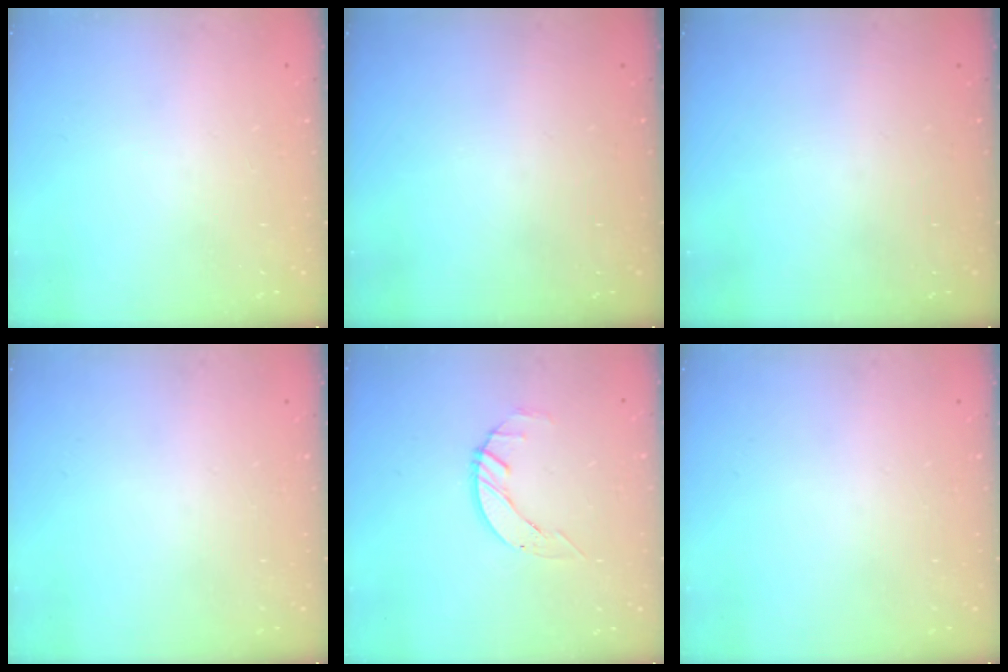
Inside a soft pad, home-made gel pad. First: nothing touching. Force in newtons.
{"total": 0.0}
{"total": 0.0}
{"total": 0.0}
{"total": 2.7, "press": 2.7, "slide": 0.3}
{"total": 0.0}